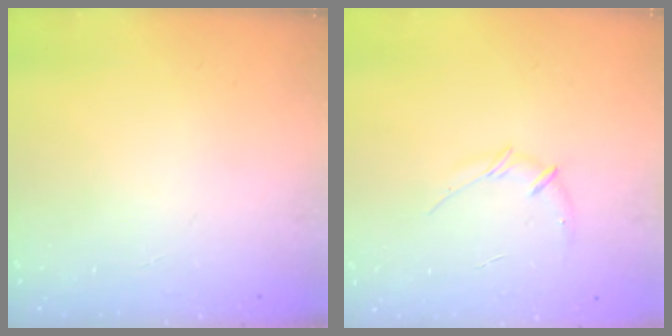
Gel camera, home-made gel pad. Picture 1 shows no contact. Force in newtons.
{"total": 6.5, "press": 6.4, "slide": 1.4}